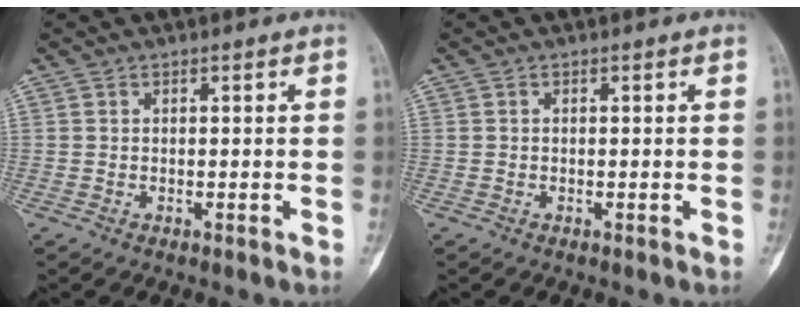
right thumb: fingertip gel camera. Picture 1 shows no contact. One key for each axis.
{"total": 0.0}